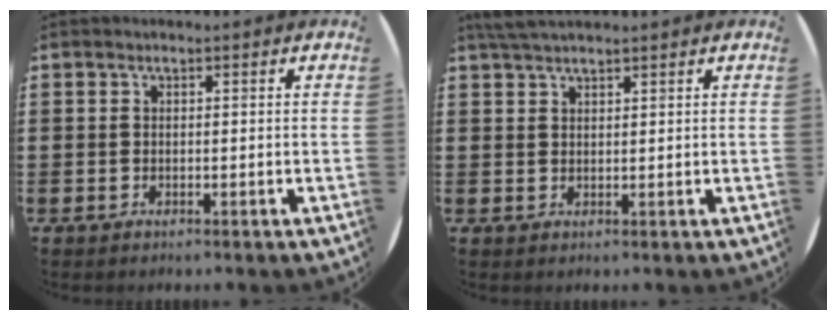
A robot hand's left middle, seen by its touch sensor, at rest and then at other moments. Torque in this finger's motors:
{"motor_torque": [0.36, -0.32, 0.05, 0.04]}